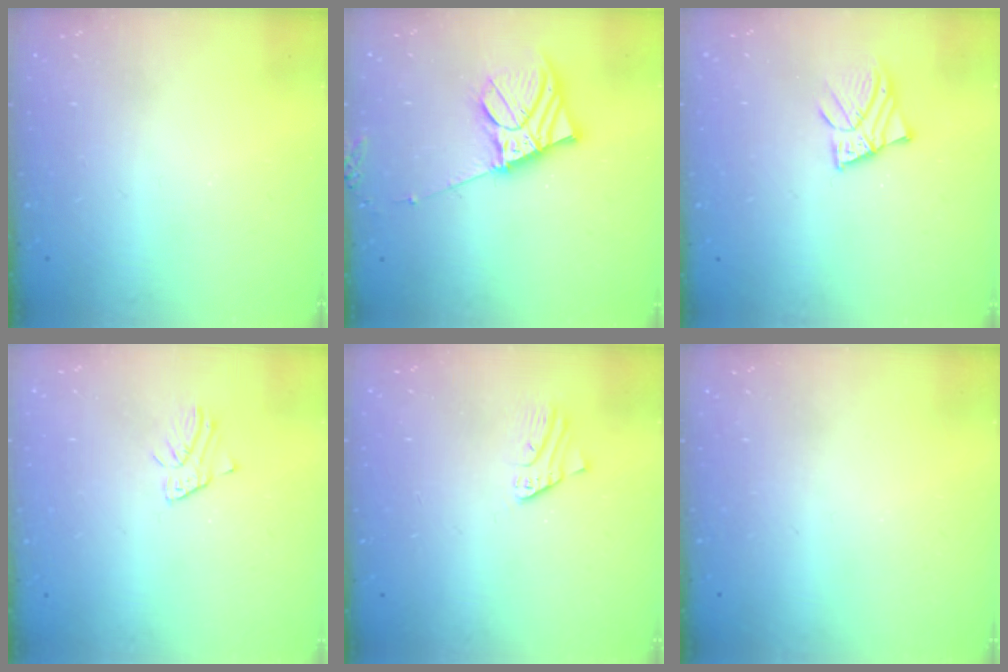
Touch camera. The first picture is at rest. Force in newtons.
{"total": 10.2, "press": 10.0, "slide": 2.1}
{"total": 4.4, "press": 4.3, "slide": 0.6}
{"total": 2.0, "press": 2.0, "slide": 0.2}
{"total": 1.9, "press": 1.9, "slide": 0.1}
{"total": 0.0}